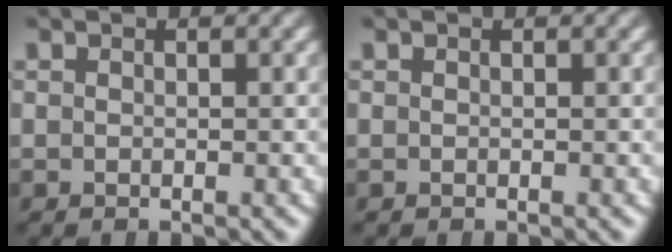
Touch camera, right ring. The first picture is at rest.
{"total": 0.0}